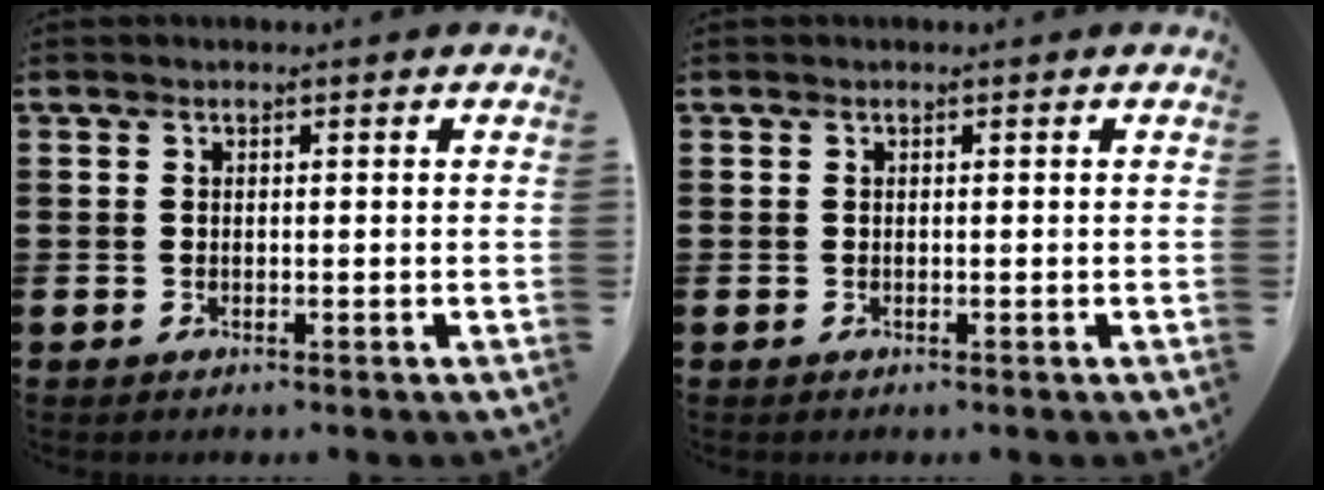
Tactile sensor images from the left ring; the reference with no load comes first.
{"total": 0.0}